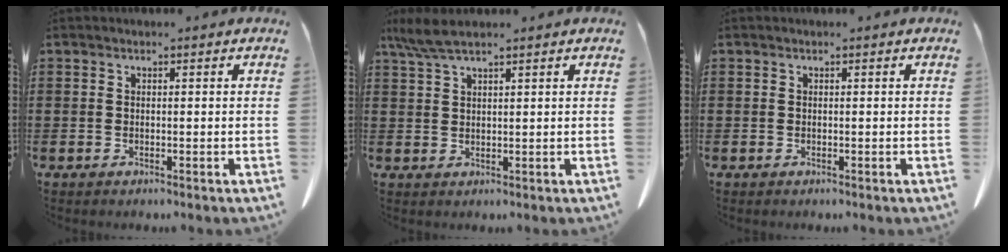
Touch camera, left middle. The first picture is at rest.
{"total": 3.9, "force": [2.9, 0.5, 2.6], "torque": [-0.057, 0.001, 0.053]}
{"total": 0.0}